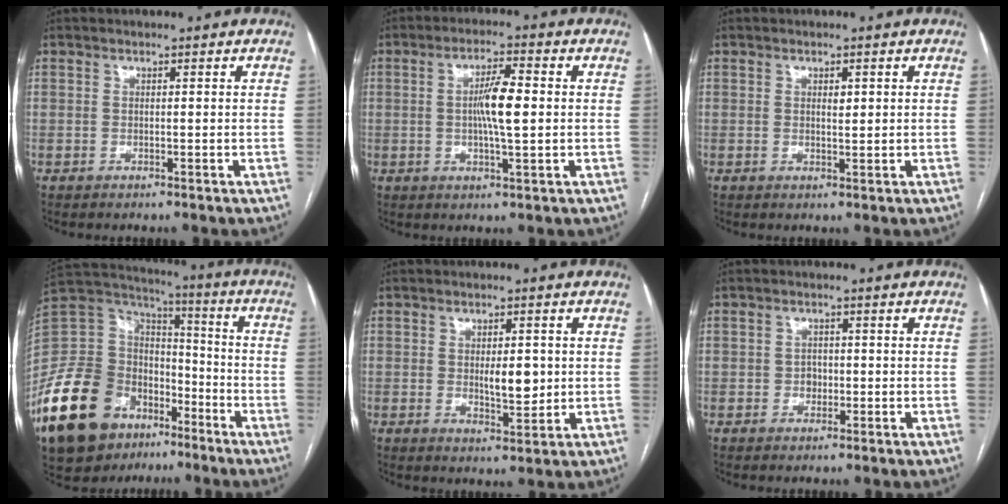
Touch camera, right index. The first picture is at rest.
{"total": 6.5, "force": [0.1, 0.8, 6.5], "torque": [-0.120, 0.006, -0.001]}
{"total": 1.3, "force": [0.4, 0.5, 1.1], "torque": [-0.018, -0.001, 0.007]}
{"total": 23.7, "force": [-14.1, 15.1, 11.6], "torque": [-0.259, 0.056, -0.242]}
{"total": 4.8, "force": [0.2, 1.9, 4.4], "torque": [-0.069, -0.006, 0.008]}
{"total": 1.7, "force": [-0.4, 1.4, 0.8], "torque": [-0.009, 0.006, -0.005]}